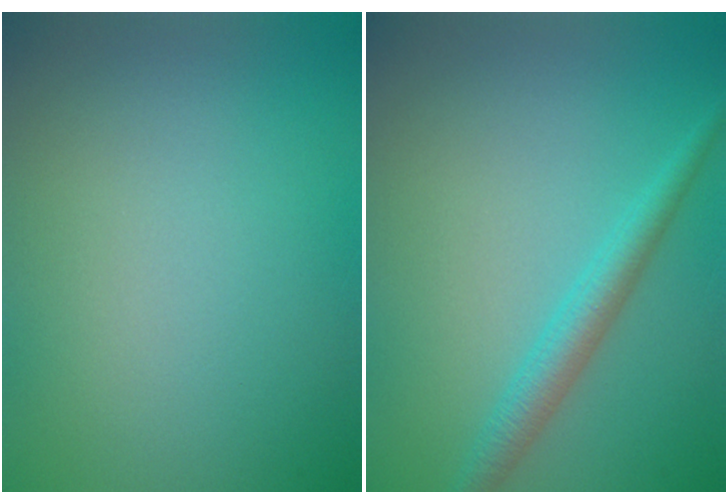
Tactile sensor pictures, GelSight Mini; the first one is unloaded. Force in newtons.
{"total": 2.7, "press": 2.7, "slide": 0.1}